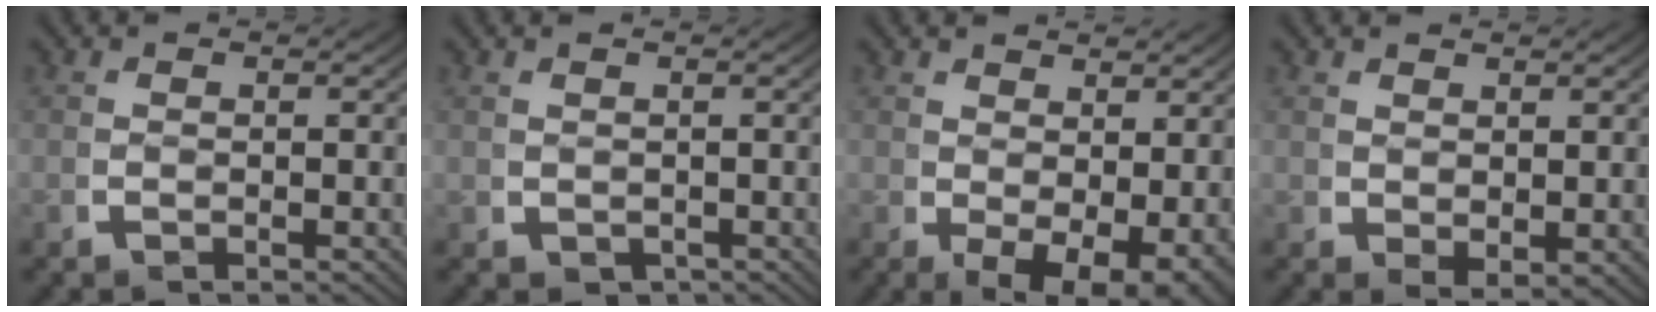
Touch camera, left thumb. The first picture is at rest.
{"total": 0.7, "force": [-0.4, 0.6, -0.2], "torque": [0.002, -0.005, 0.000]}
{"total": 5.9, "force": [-0.6, 3.9, 4.4], "torque": [-0.080, -0.046, 0.017]}
{"total": 1.5, "force": [1.0, 0.8, 0.7], "torque": [-0.016, -0.014, 0.029]}